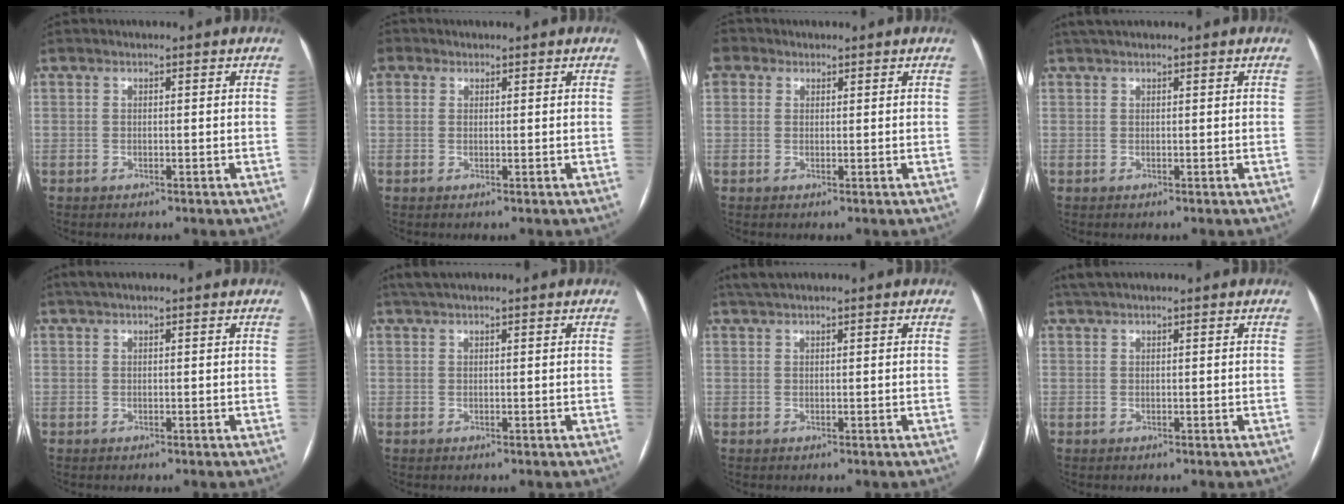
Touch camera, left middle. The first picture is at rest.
{"total": 2.2, "force": [1.0, 1.9, 0.5], "torque": [-0.009, 0.011, 0.017]}
{"total": 2.8, "force": [1.2, 2.4, 0.7], "torque": [-0.014, 0.017, 0.021]}
{"total": 2.4, "force": [2.0, 0.2, 1.3], "torque": [-0.021, 0.028, 0.036]}
{"total": 1.8, "force": [1.4, 0.1, 1.2], "torque": [-0.019, 0.023, 0.025]}
{"total": 2.4, "force": [2.0, 0.1, 1.3], "torque": [-0.023, 0.023, 0.039]}
{"total": 2.3, "force": [2.0, 0.0, 1.1], "torque": [-0.020, 0.021, 0.038]}
{"total": 2.2, "force": [1.8, 0.1, 1.2], "torque": [-0.020, 0.024, 0.035]}